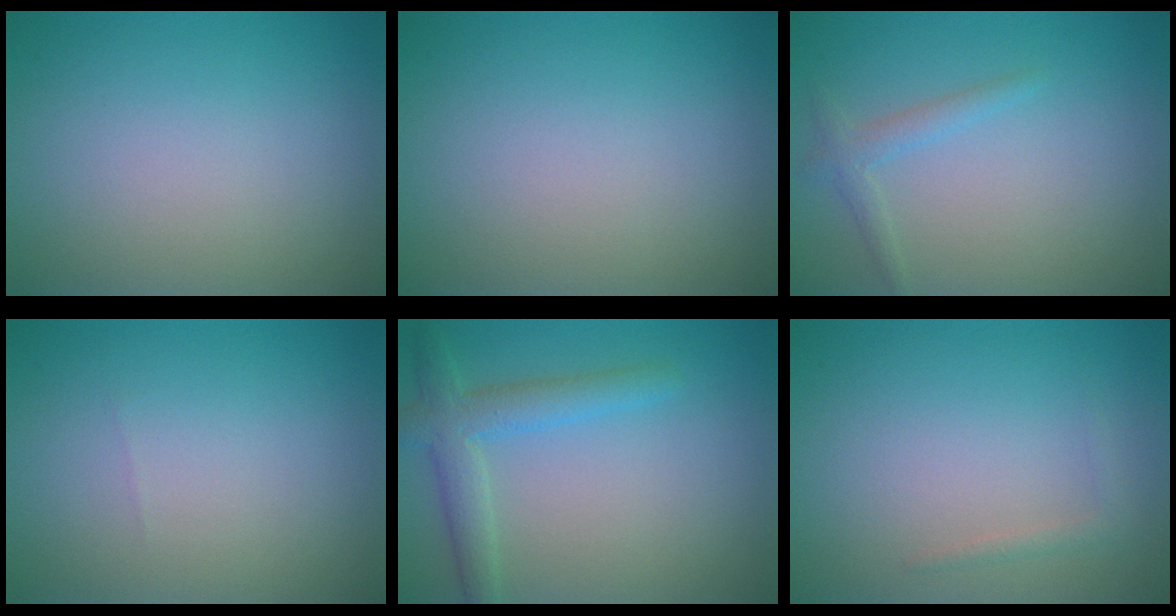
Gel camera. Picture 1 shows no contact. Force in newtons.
{"total": 0.0}
{"total": 1.5, "press": 1.5, "slide": 0.1}
{"total": 0.0}
{"total": 3.5, "press": 3.5, "slide": 0.2}
{"total": 0.9, "press": 0.9, "slide": 0.1}